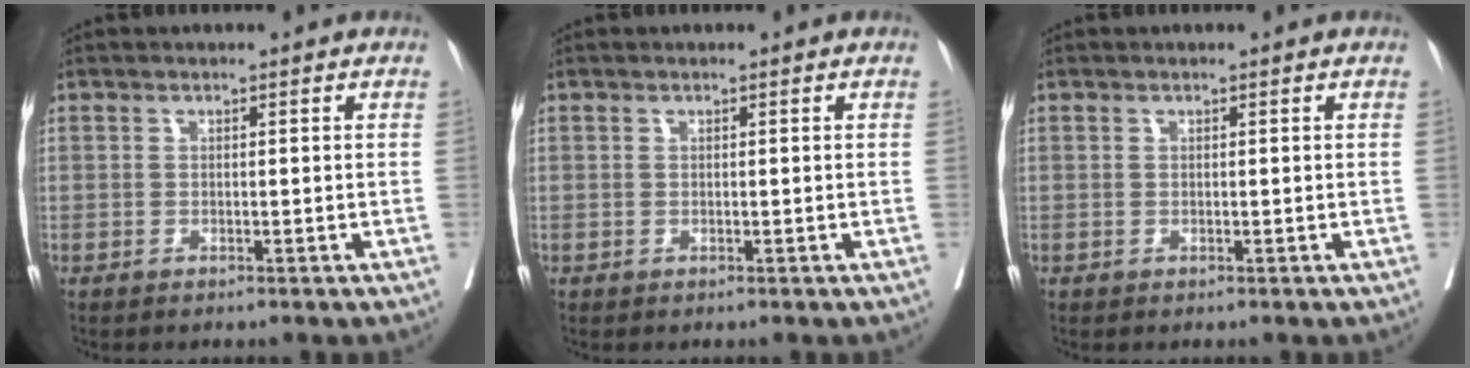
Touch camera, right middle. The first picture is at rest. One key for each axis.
{"total": 0.0}
{"total": 0.0}